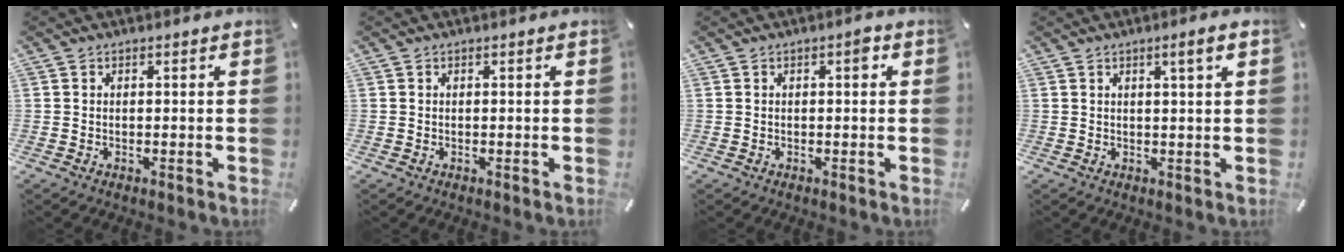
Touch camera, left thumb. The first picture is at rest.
{"total": 0.0}
{"total": 2.2, "force": [0.4, 0.9, 1.9], "torque": [-0.016, 0.001, -0.002]}
{"total": 3.4, "force": [1.5, 0.2, 3.1], "torque": [-0.061, 0.000, 0.023]}